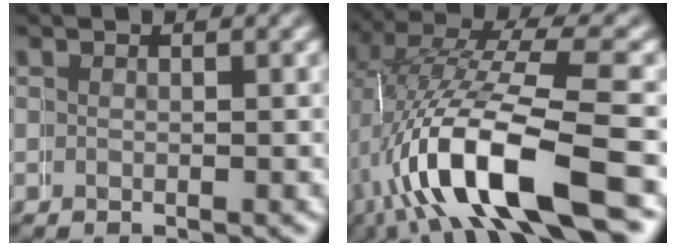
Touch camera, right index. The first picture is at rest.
{"total": 11.6, "force": [-1.8, 4.9, 10.3], "torque": [-0.206, -0.012, -0.017]}